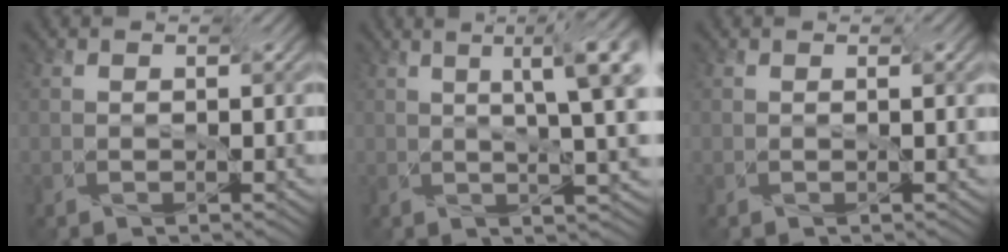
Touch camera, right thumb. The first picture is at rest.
{"total": 11.9, "force": [3.2, 4.0, 10.8], "torque": [-0.134, 0.037, 0.048]}
{"total": 1.0, "force": [0.3, -0.1, 0.9], "torque": [-0.014, 0.004, 0.005]}